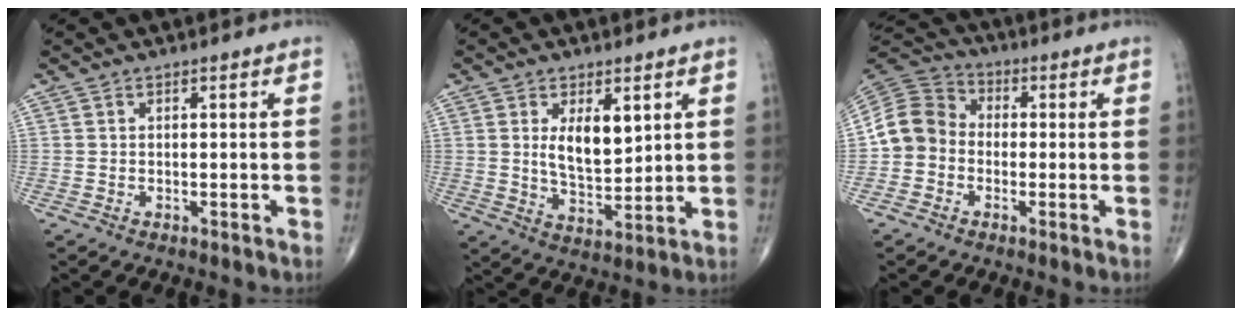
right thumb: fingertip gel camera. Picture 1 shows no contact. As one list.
[{"total": 8.1, "force": [2.6, 4.0, 6.6], "torque": [-0.092, -0.027, 0.055]}, {"total": 9.0, "force": [-1.5, 7.8, 4.2], "torque": [-0.066, 0.033, -0.045]}]